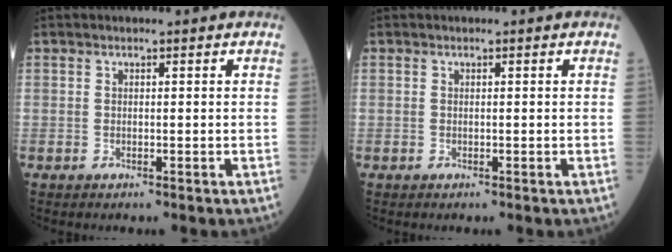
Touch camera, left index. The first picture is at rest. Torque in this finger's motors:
{"motor_torque": [-0.10, 0.06, 0.00, 0.00]}